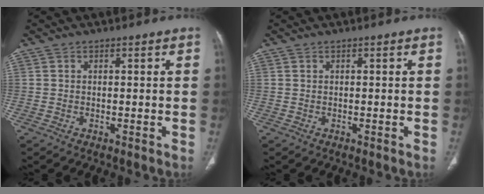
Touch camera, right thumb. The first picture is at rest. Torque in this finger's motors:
{"motor_torque": [0.19, 0.02, 0.12, -0.11, -0.03]}